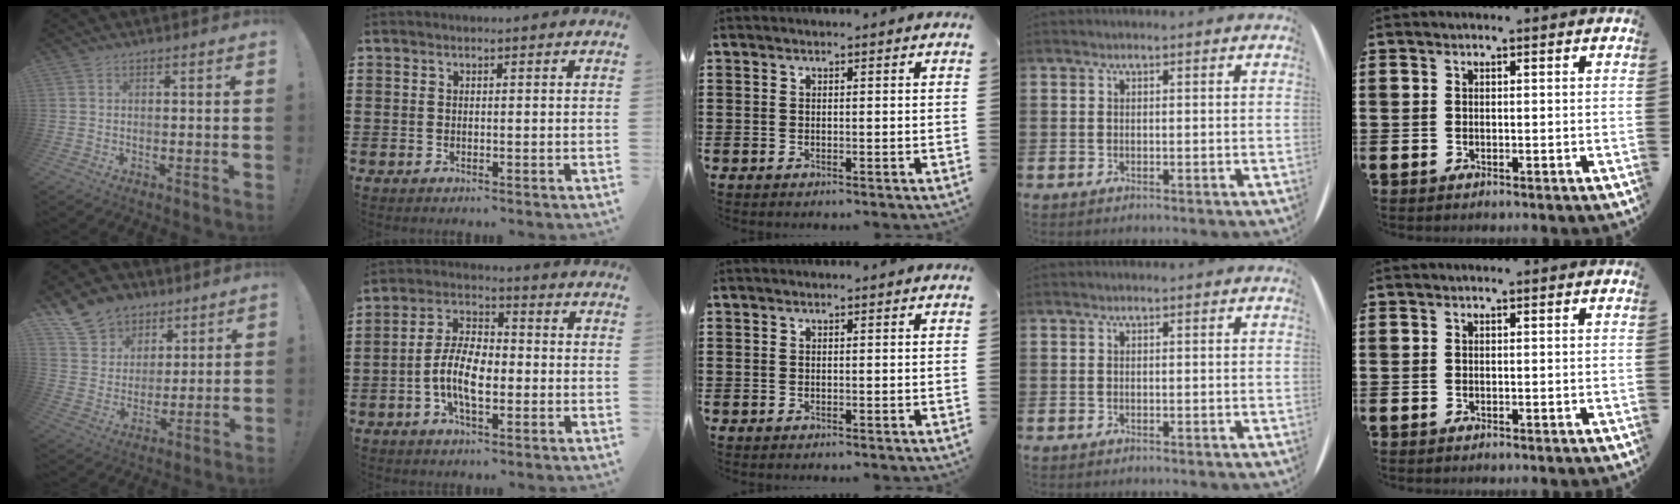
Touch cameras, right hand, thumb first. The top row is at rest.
{"thumb": {"total": 11.6, "force": [7.7, 8.5, 2.0], "torque": [-0.035, -0.059, 0.155]}, "index": {"total": 8.1, "force": [-2.1, 3.9, 6.8], "torque": [-0.158, -0.001, -0.047]}}